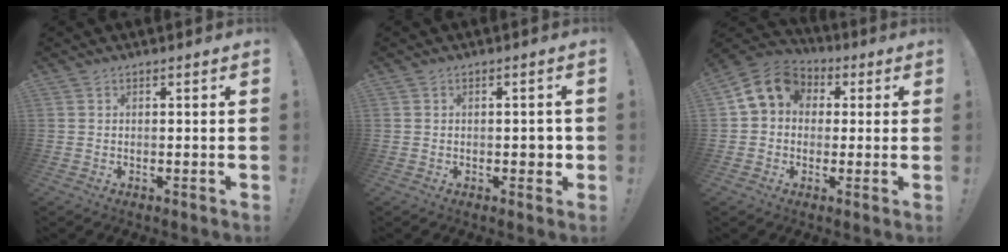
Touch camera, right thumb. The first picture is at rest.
{"total": 2.7, "force": [-0.5, 1.7, 2.0], "torque": [-0.025, 0.006, -0.010]}
{"total": 11.1, "force": [2.9, 9.1, 5.6], "torque": [-0.085, 0.005, 0.061]}